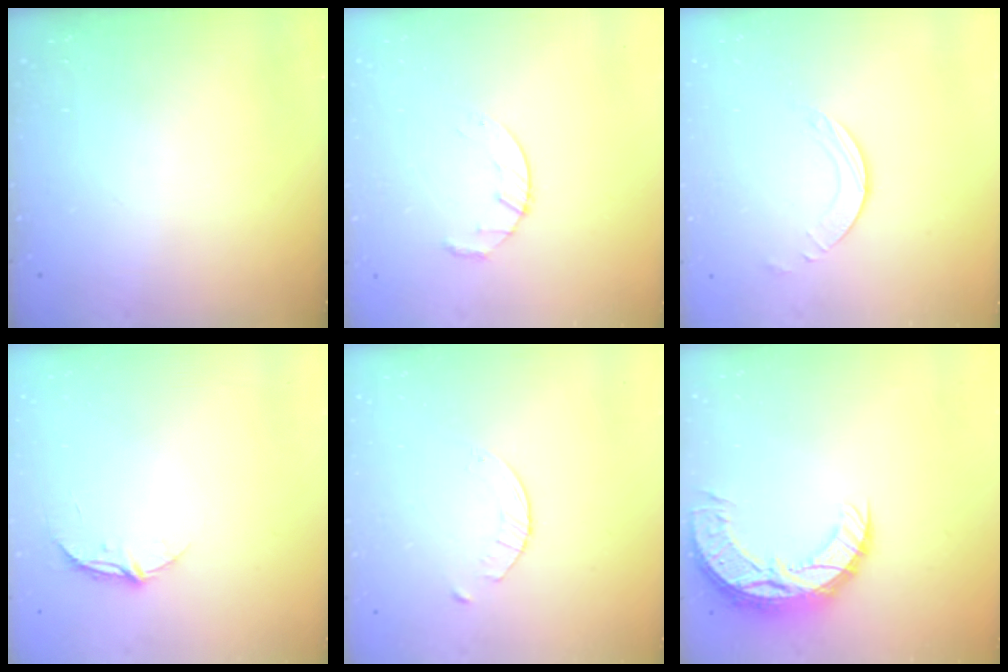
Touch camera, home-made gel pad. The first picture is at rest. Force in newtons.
{"total": 4.3, "press": 4.2, "slide": 0.6}
{"total": 2.0, "press": 1.9, "slide": 0.3}
{"total": 5.3, "press": 5.3, "slide": 0.5}
{"total": 2.0, "press": 2.0, "slide": 0.3}
{"total": 12.2, "press": 12.2, "slide": 0.8}